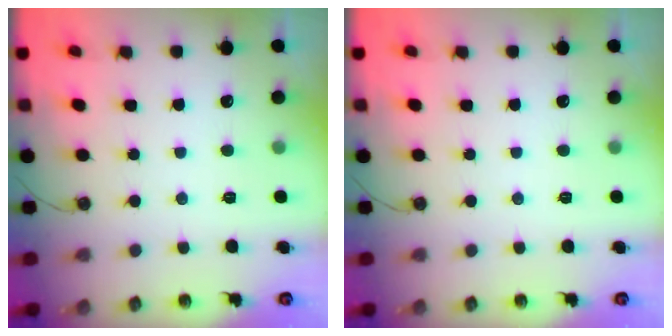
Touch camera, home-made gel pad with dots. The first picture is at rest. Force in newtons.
{"total": 0.0}